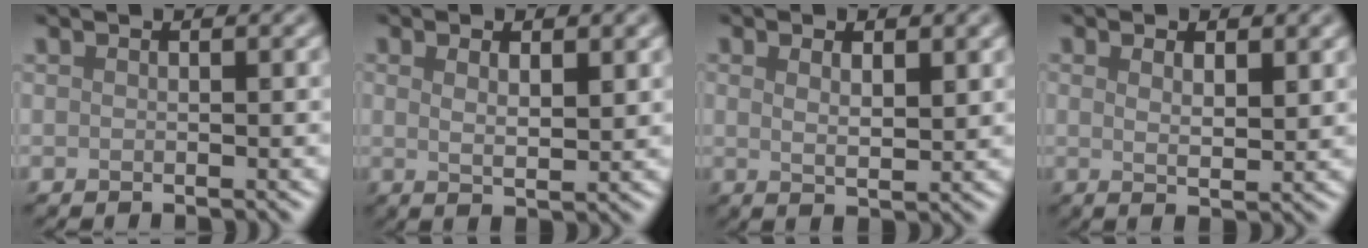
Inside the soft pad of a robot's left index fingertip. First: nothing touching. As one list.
[{"total": 3.3, "force": [1.4, 0.9, 2.8], "torque": [-0.041, 0.000, 0.020]}, {"total": 2.8, "force": [1.3, 0.8, 2.3], "torque": [-0.035, -0.001, 0.021]}, {"total": 2.7, "force": [1.3, 0.8, 2.3], "torque": [-0.033, -0.002, 0.019]}]